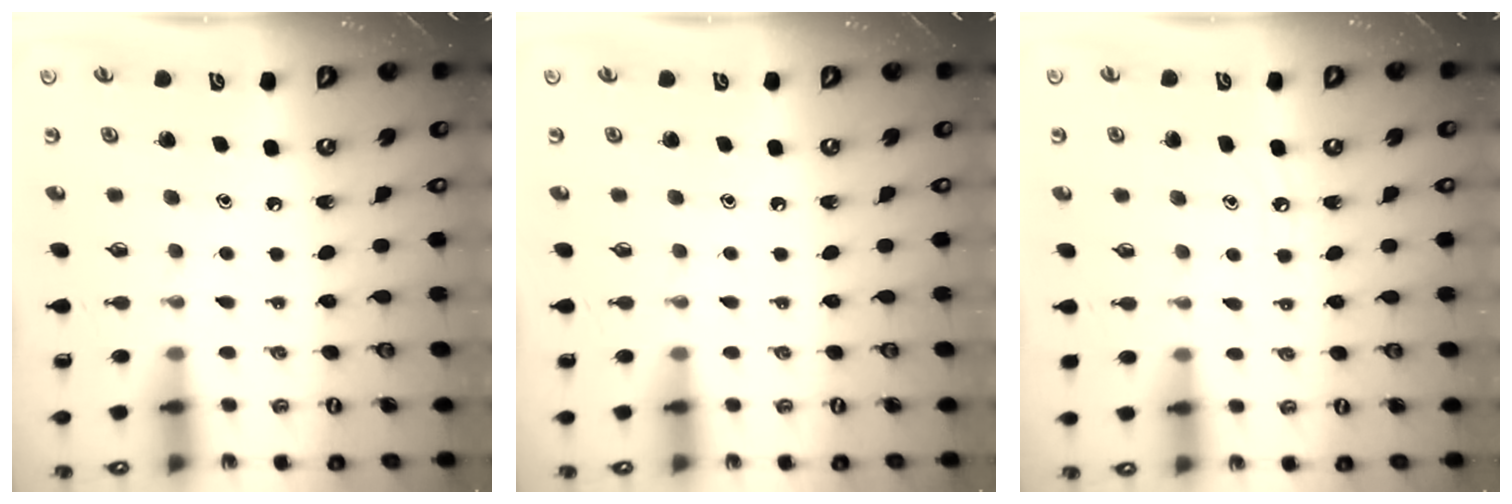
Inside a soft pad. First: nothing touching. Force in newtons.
{"total": 0.0}
{"total": 4.9, "press": 4.9, "slide": 0.5}